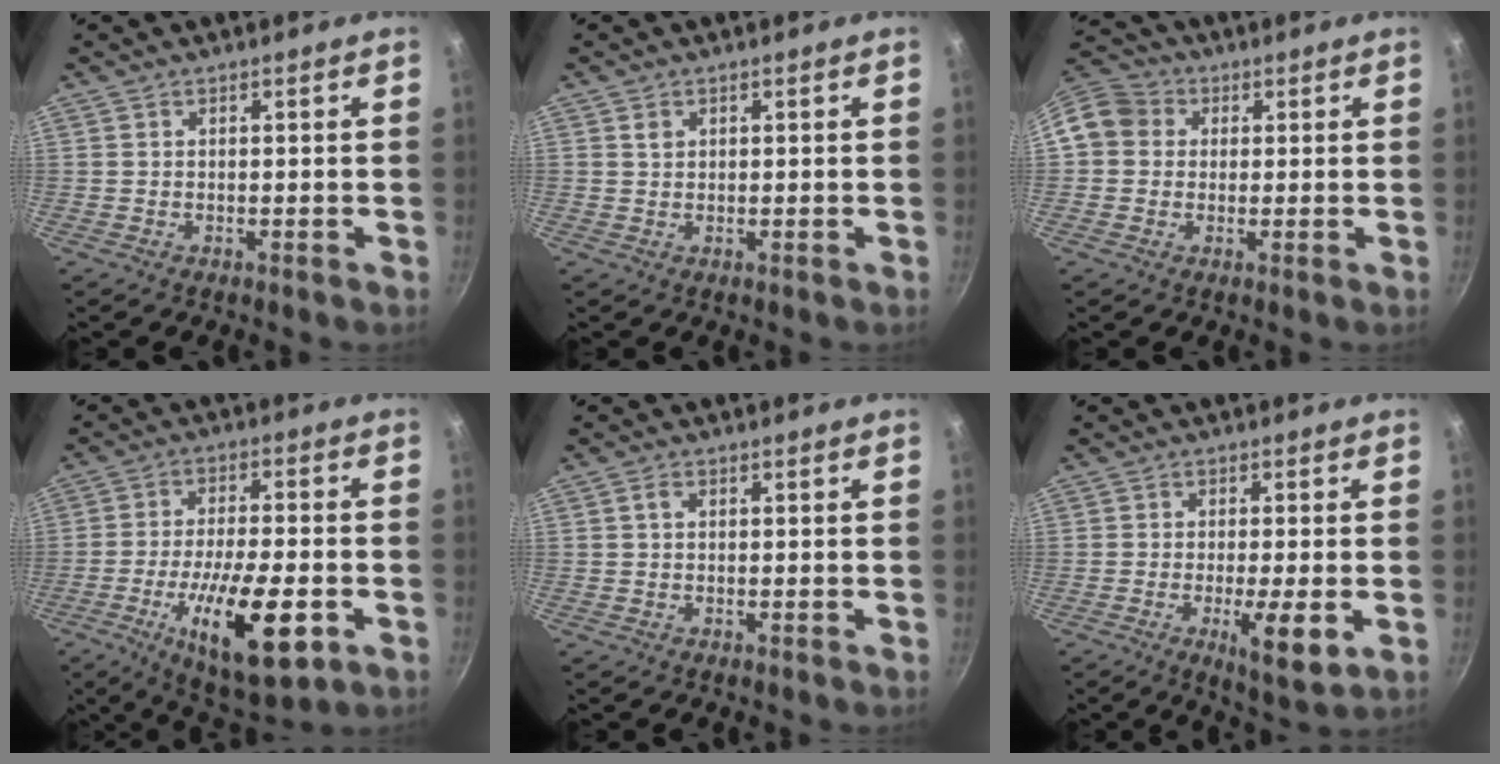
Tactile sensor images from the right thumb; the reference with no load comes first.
{"total": 1.4, "force": [0.6, 1.1, 0.6], "torque": [-0.007, -0.002, 0.010]}
{"total": 9.2, "force": [1.3, 8.2, 4.0], "torque": [-0.057, 0.022, 0.005]}
{"total": 18.1, "force": [-6.2, 6.1, 15.8], "torque": [-0.256, 0.014, -0.098]}
{"total": 1.2, "force": [0.3, 0.8, 0.9], "torque": [-0.016, 0.006, 0.004]}
{"total": 7.7, "force": [-2.0, 1.7, 7.3], "torque": [-0.119, -0.004, -0.028]}